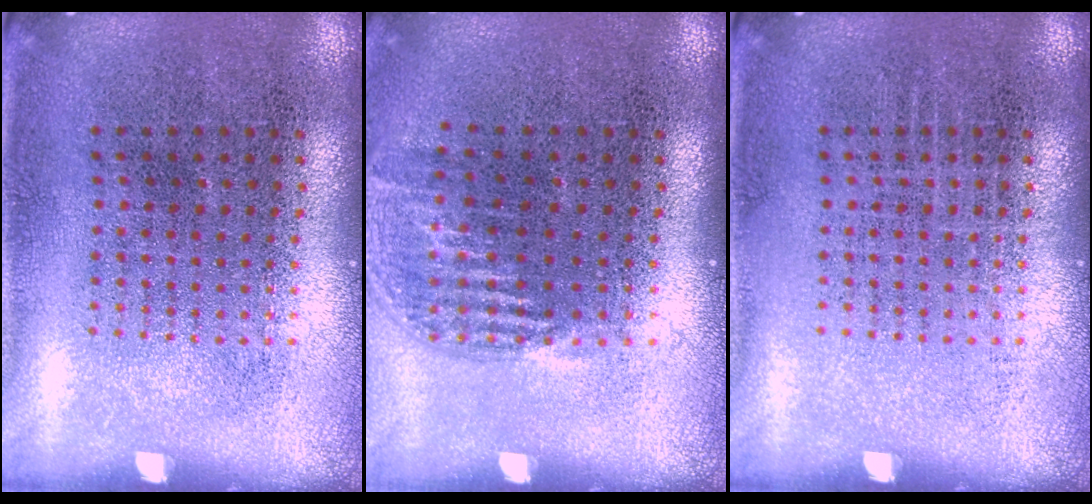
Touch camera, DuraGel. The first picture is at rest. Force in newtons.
{"total": 1.1, "press": 1.0, "slide": 0.6}
{"total": 0.0}